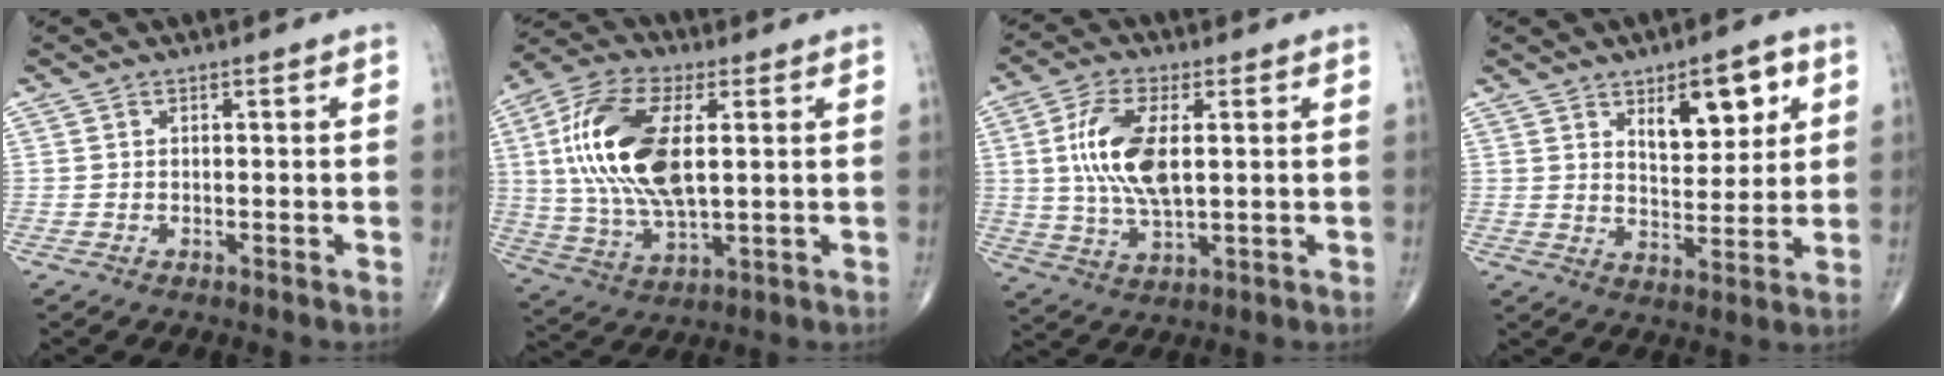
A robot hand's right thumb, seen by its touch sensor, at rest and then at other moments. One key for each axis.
{"total": 19.2, "fx": 3.2, "fy": 9.0, "fz": 16.7, "tx": -0.345, "ty": -0.002, "tz": 0.059}
{"total": 12.1, "fx": 1.9, "fy": 5.3, "fz": 10.7, "tx": -0.220, "ty": -0.007, "tz": 0.040}
{"total": 10.6, "fx": 4.8, "fy": 4.8, "fz": 8.2, "tx": -0.090, "ty": -0.028, "tz": 0.076}